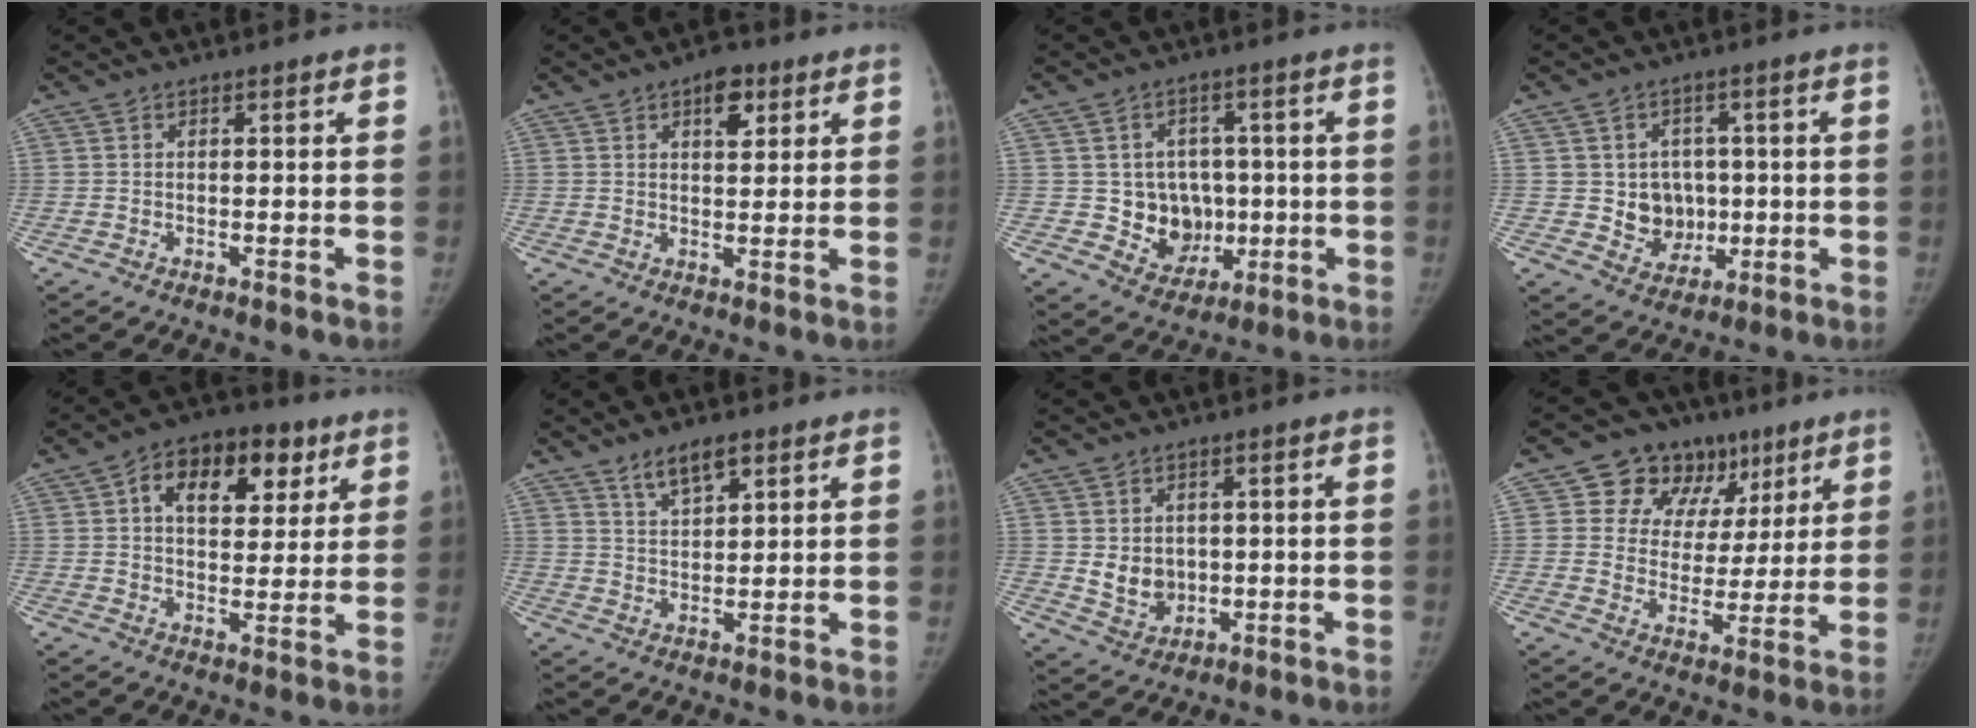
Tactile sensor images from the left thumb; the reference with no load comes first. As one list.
[{"total": 5.2, "force": [2.7, 2.6, 3.6], "torque": [-0.035, -0.010, 0.036]}, {"total": 9.5, "force": [-0.5, 8.3, 4.5], "torque": [-0.015, 0.007, 0.008]}, {"total": 7.9, "force": [0.3, 7.4, 2.9], "torque": [0.002, 0.005, 0.015]}, {"total": 14.0, "force": [5.6, 8.6, 9.5], "torque": [-0.100, -0.001, 0.085]}, {"total": 5.7, "force": [3.9, 1.9, 3.7], "torque": [-0.057, -0.023, 0.071]}, {"total": 6.3, "force": [0.3, 5.1, 3.7], "torque": [-0.033, -0.009, 0.021]}, {"total": 14.4, "force": [7.6, 11.0, 5.2], "torque": [-0.025, -0.012, 0.115]}]